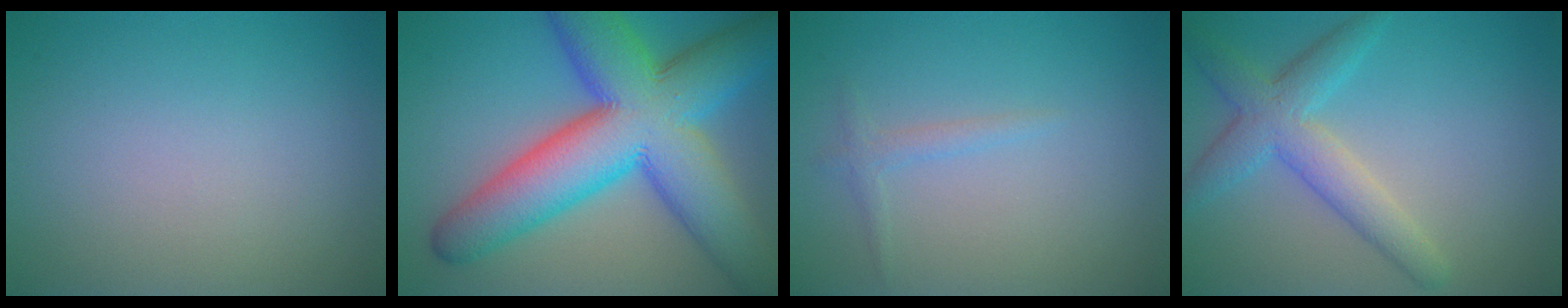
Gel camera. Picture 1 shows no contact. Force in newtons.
{"total": 14.5, "press": 14.5, "slide": 0.2}
{"total": 1.1, "press": 1.1, "slide": 0.1}
{"total": 4.4, "press": 4.4, "slide": 0.0}